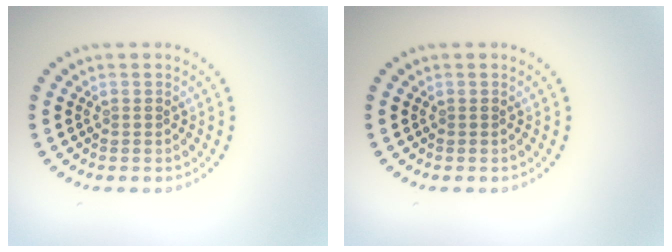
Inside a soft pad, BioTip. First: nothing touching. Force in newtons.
{"total": 0.0}